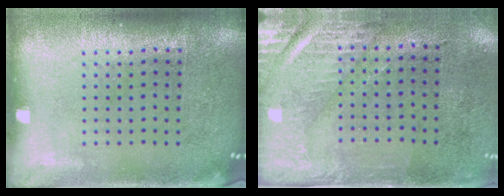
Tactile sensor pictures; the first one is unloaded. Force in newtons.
{"total": 2.9, "press": 2.5, "slide": 1.5}